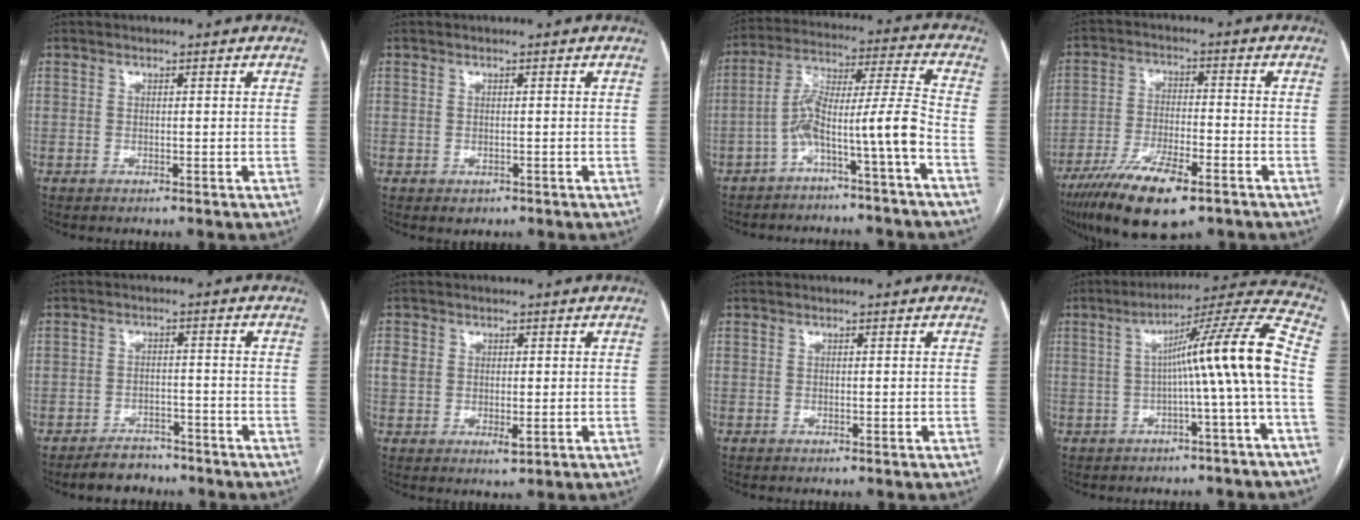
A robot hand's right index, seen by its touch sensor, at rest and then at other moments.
{"total": 1.0, "force": [-0.5, 0.8, 0.4], "torque": [-0.004, 0.001, 0.000]}
{"total": 9.7, "force": [-4.8, -0.7, 8.4], "torque": [-0.148, 0.042, -0.081]}
{"total": 13.1, "force": [-8.4, 3.1, 9.6], "torque": [-0.177, -0.022, -0.143]}
{"total": 4.6, "force": [-4.0, 2.2, 0.7], "torque": [-0.011, 0.004, -0.061]}
{"total": 4.1, "force": [0.1, 2.8, 2.9], "torque": [-0.051, 0.003, 0.009]}
{"total": 0.0}
{"total": 12.8, "force": [-1.5, -1.9, 12.6], "torque": [-0.172, 0.029, -0.026]}